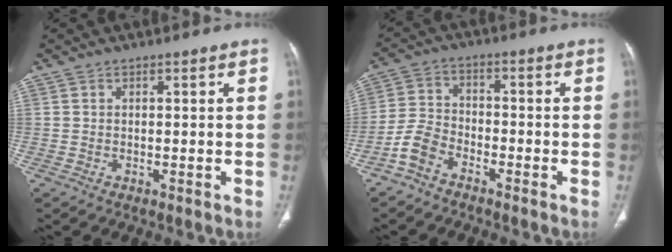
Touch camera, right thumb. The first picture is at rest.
{"total": 5.5, "force": [-4.0, 2.9, 2.4], "torque": [-0.051, 0.024, -0.087]}